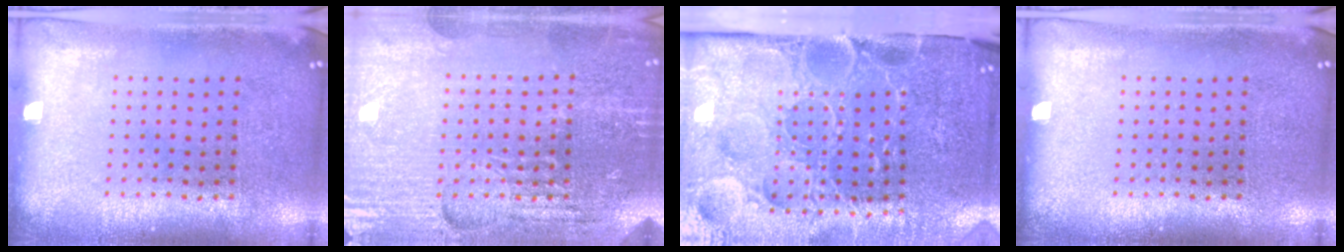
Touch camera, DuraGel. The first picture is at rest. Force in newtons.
{"total": 4.3, "press": 4.2, "slide": 1.2}
{"total": 5.2, "press": 4.2, "slide": 3.0}
{"total": 0.0}